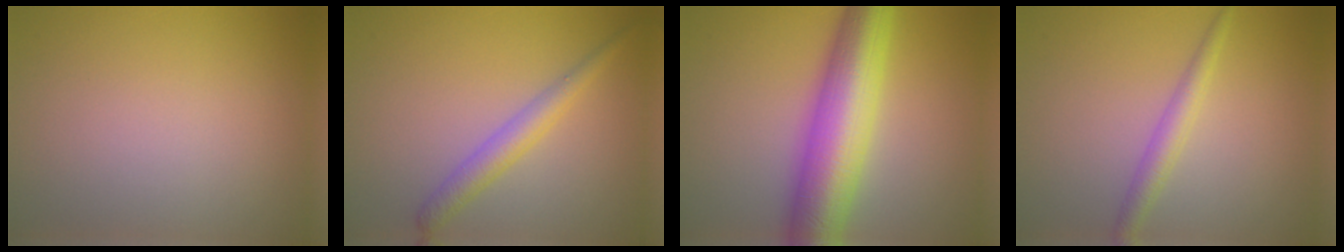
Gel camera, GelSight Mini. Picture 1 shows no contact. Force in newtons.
{"total": 2.7, "press": 2.7, "slide": 0.1}
{"total": 10.4, "press": 10.4, "slide": 0.1}
{"total": 2.2, "press": 2.2, "slide": 0.1}